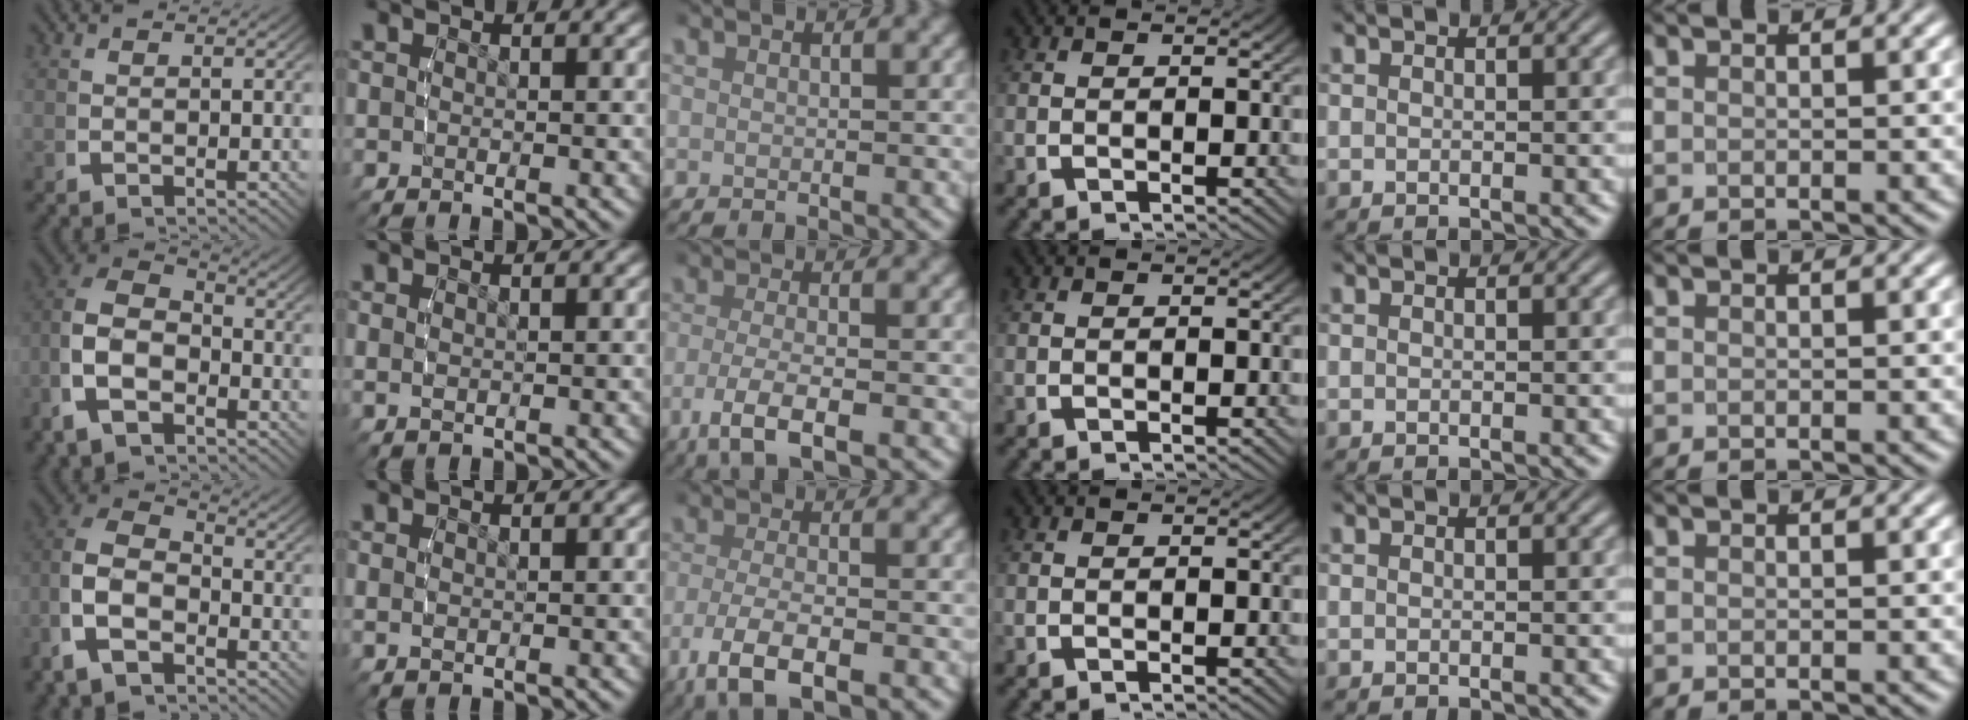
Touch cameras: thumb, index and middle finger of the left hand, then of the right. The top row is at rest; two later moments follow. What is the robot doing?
{"motion": "lift_and_place", "object": "cloth"}